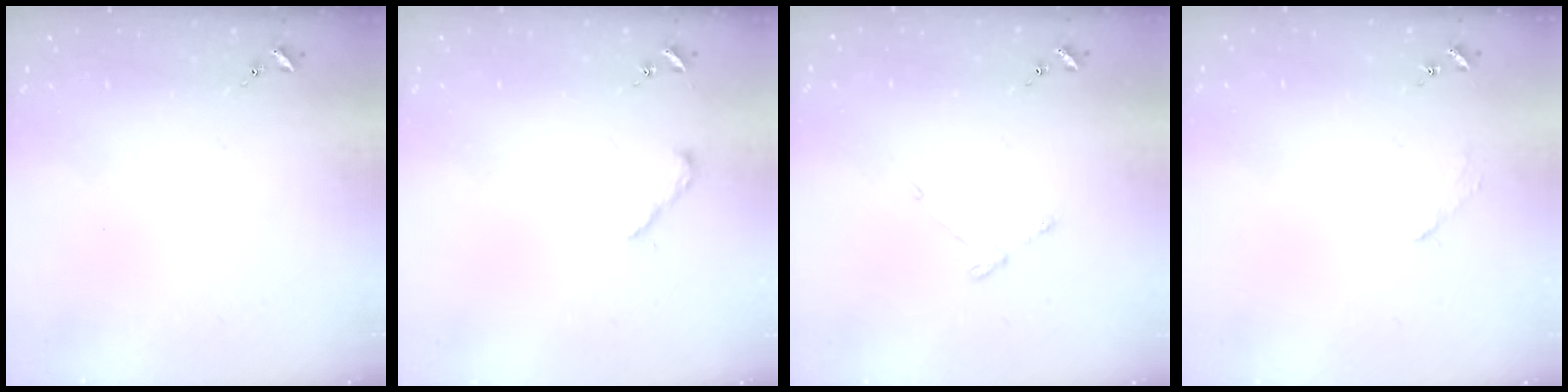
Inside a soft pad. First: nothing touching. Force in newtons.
{"total": 3.8, "press": 3.8, "slide": 0.3}
{"total": 3.7, "press": 3.7, "slide": 0.5}
{"total": 2.9, "press": 2.9, "slide": 0.4}